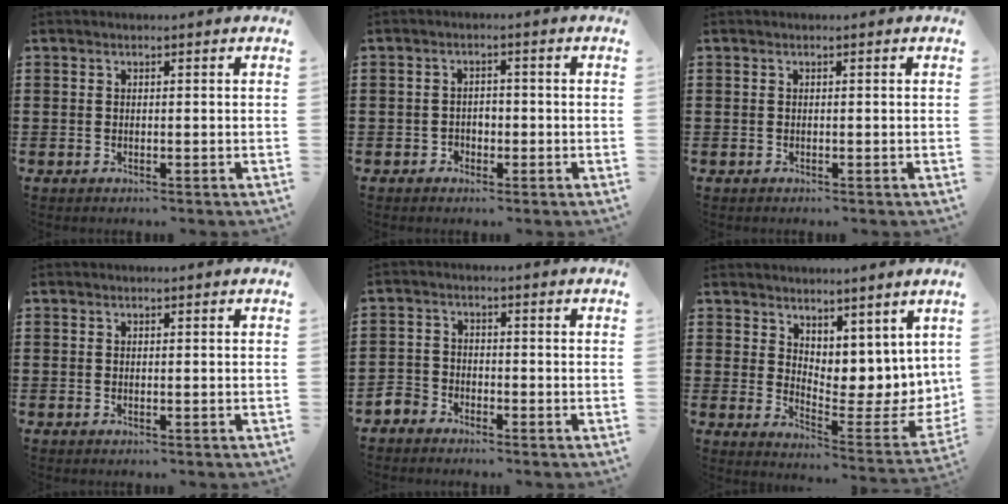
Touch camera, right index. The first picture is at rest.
{"total": 1.8, "force": [-1.0, 1.4, 0.5], "torque": [-0.016, 0.001, -0.024]}
{"total": 0.0}
{"total": 0.0}
{"total": 2.9, "force": [-2.6, 1.2, 0.0], "torque": [-0.015, 0.001, -0.058]}
{"total": 4.8, "force": [4.0, 2.4, 1.1], "torque": [-0.034, -0.050, 0.078]}